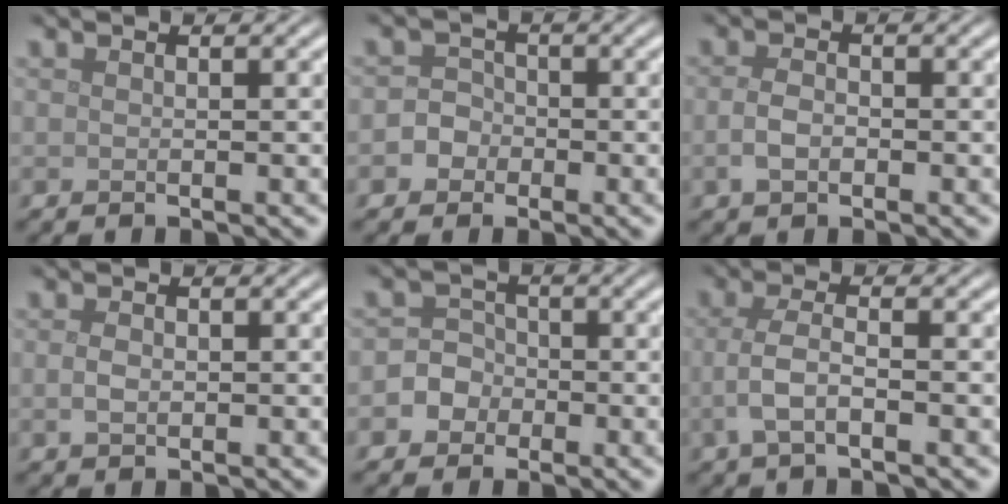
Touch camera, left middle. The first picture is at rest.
{"total": 2.0, "force": [-0.7, 1.9, 0.5], "torque": [0.014, 0.004, -0.021]}
{"total": 1.9, "force": [-0.5, 1.3, 1.4], "torque": [-0.032, 0.000, -0.011]}
{"total": 1.3, "force": [0.0, 0.9, 1.0], "torque": [-0.023, -0.001, 0.000]}
{"total": 3.2, "force": [-1.1, 2.9, 0.7], "torque": [0.012, 0.011, -0.035]}
{"total": 2.8, "force": [-0.7, 1.1, 2.4], "torque": [-0.057, -0.001, -0.017]}